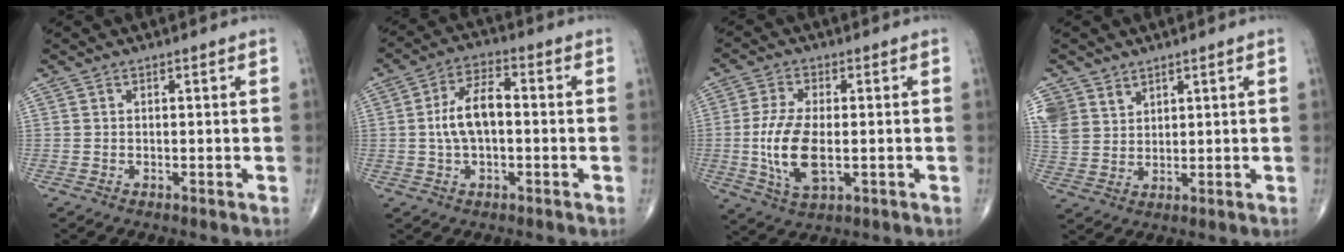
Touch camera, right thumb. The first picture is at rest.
{"total": 8.4, "force": [-0.2, 4.3, 7.2], "torque": [-0.137, 0.022, -0.011]}
{"total": 10.7, "force": [-1.3, 5.1, 9.3], "torque": [-0.195, -0.007, -0.021]}
{"total": 7.7, "force": [4.8, 5.8, 1.8], "torque": [-0.026, -0.017, 0.105]}